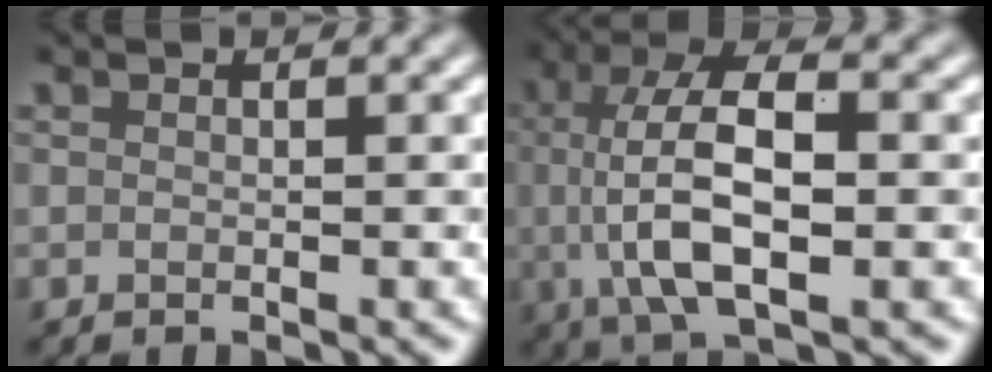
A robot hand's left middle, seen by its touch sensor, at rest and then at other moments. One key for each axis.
{"total": 9.1, "fx": 0.0, "fy": 3.5, "fz": 8.3, "tx": -0.154, "ty": 0.009, "tz": -0.004}